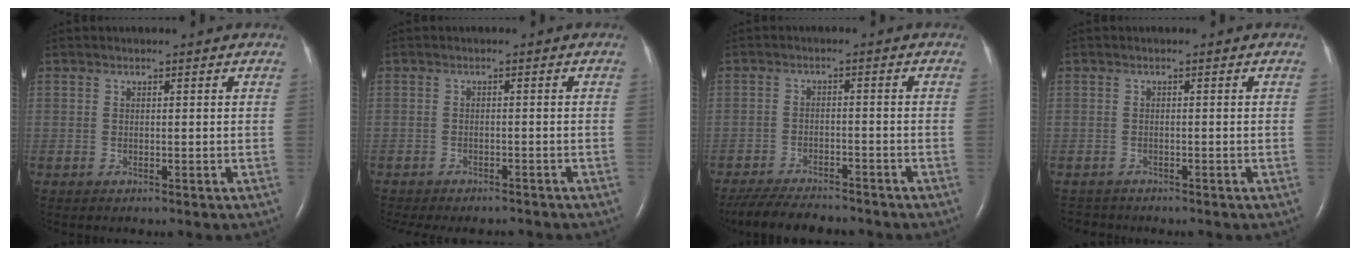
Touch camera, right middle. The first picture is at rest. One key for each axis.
{"total": 9.7, "fx": -8.7, "fy": 2.8, "fz": 3.3, "tx": -0.056, "ty": -0.007, "tz": -0.107}
{"total": 10.5, "fx": -9.4, "fy": 2.2, "fz": 4.1, "tx": -0.071, "ty": -0.013, "tz": -0.141}
{"total": 1.5, "fx": -1.4, "fy": 0.5, "fz": -0.4, "tx": 0.002, "ty": -0.005, "tz": -0.021}